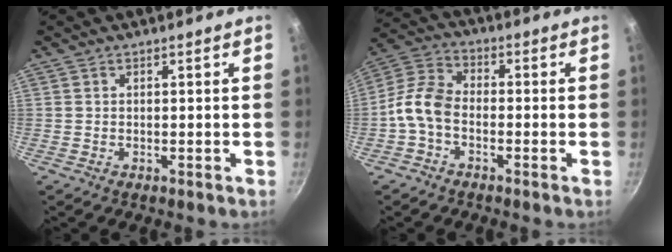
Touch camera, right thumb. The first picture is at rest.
{"total": 7.8, "force": [-2.6, 4.9, 5.4], "torque": [-0.110, 0.039, -0.069]}